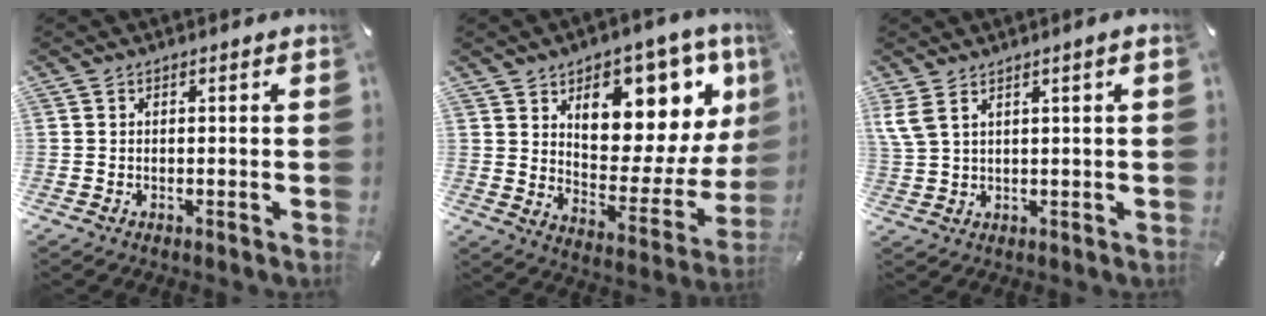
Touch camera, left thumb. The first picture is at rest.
{"total": 15.0, "force": [8.9, 8.9, 8.2], "torque": [-0.090, -0.094, 0.145]}
{"total": 4.0, "force": [1.9, 1.1, 3.4], "torque": [-0.077, -0.005, 0.033]}